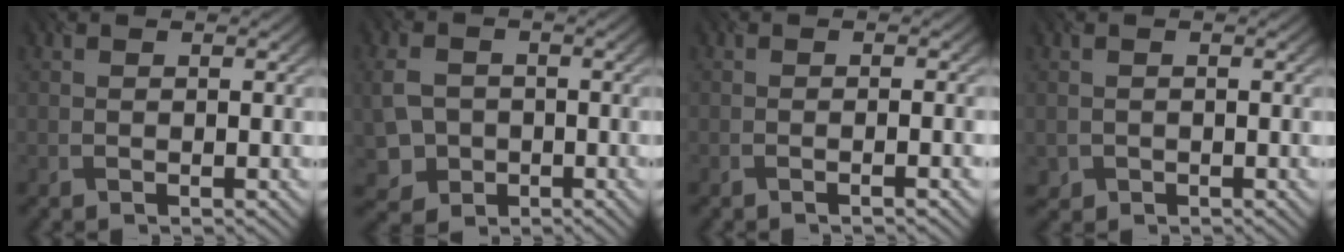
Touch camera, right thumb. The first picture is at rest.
{"total": 4.9, "force": [-1.0, 4.2, 2.4], "torque": [-0.067, -0.010, -0.023]}
{"total": 1.5, "force": [-0.7, 0.2, 1.3], "torque": [-0.015, 0.010, -0.023]}
{"total": 1.1, "force": [-0.7, 0.9, 0.0], "torque": [-0.001, -0.003, -0.014]}